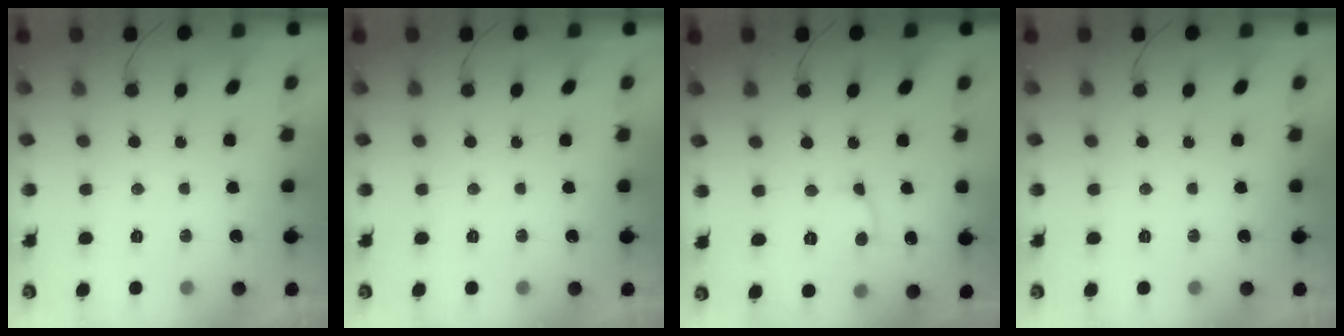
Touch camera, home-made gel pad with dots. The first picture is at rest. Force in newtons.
{"total": 0.0}
{"total": 6.8, "press": 6.7, "slide": 0.8}
{"total": 0.0}